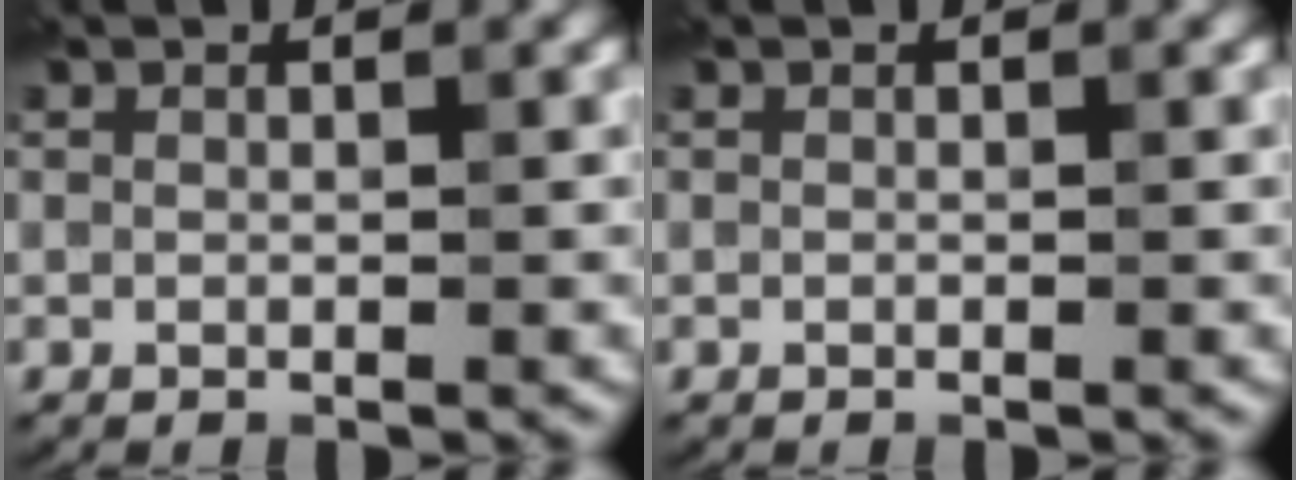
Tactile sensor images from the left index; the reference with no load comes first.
{"total": 0.0}